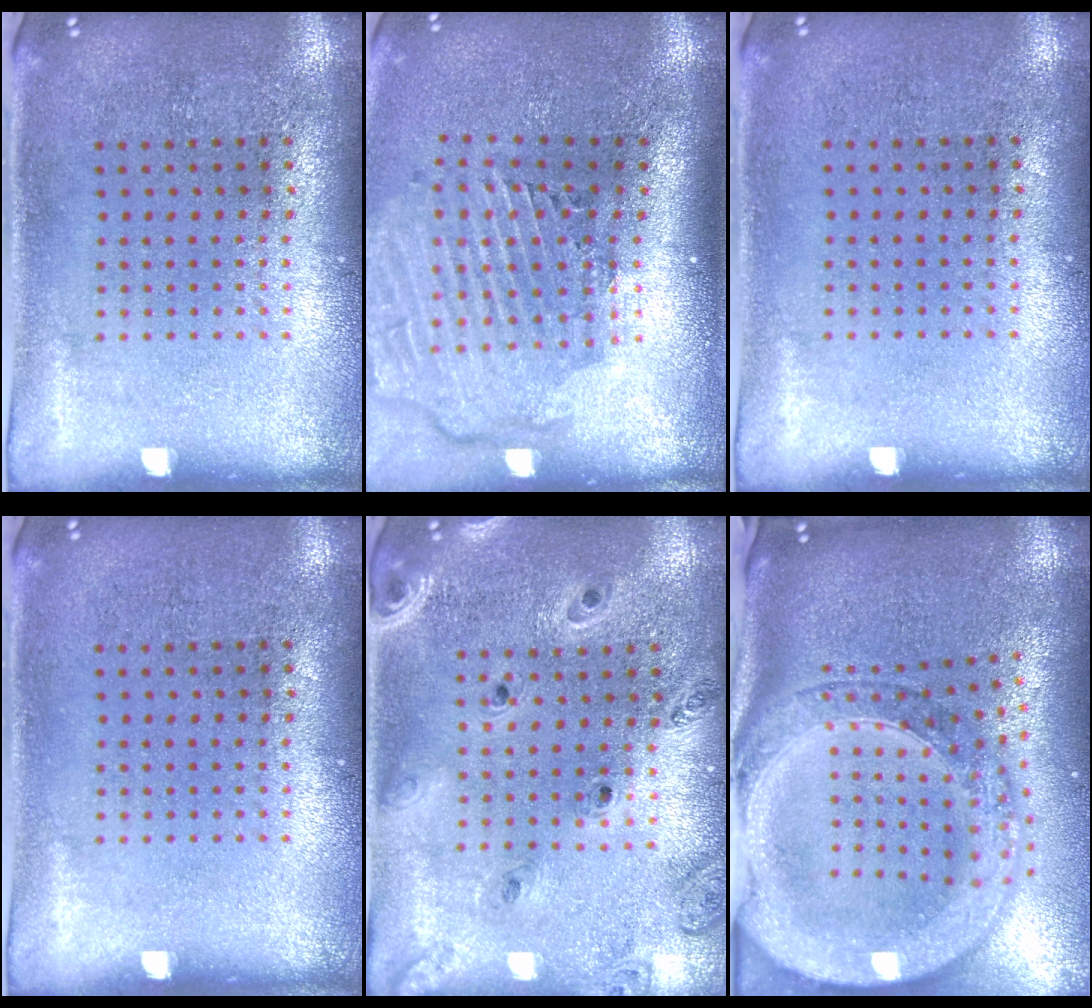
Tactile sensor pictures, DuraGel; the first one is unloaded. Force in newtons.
{"total": 2.9, "press": 2.2, "slide": 1.8}
{"total": 0.0}
{"total": 0.0}
{"total": 1.3, "press": 1.3, "slide": 0.2}
{"total": 3.8, "press": 3.0, "slide": 2.4}